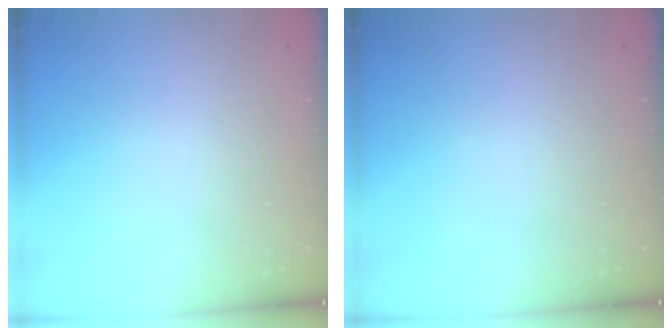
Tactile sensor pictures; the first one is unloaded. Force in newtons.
{"total": 0.0}